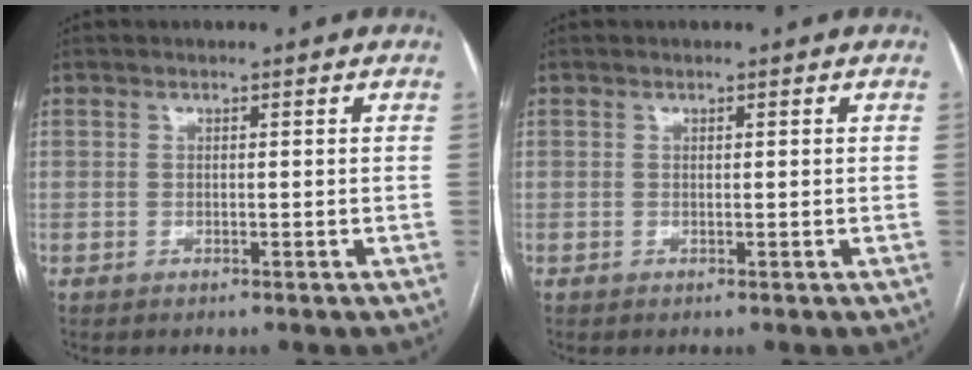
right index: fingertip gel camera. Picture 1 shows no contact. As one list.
[{"total": 0.0}]